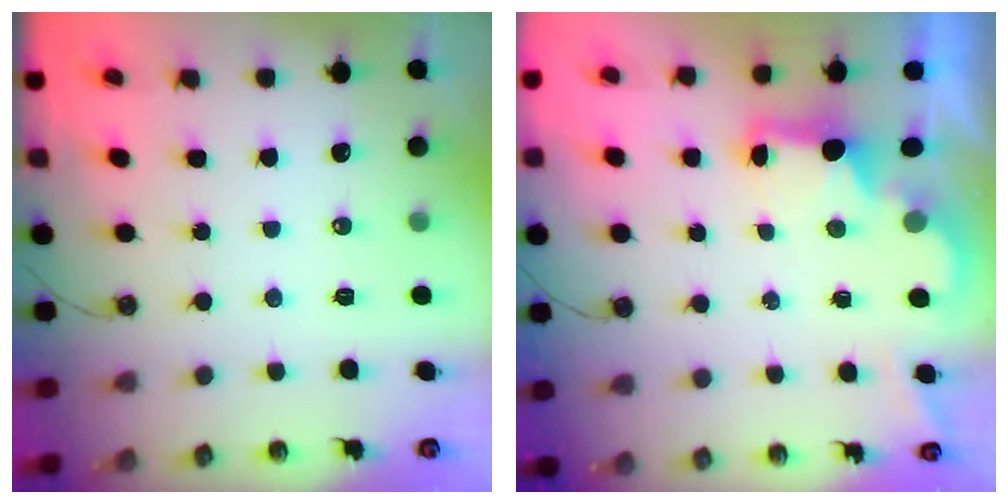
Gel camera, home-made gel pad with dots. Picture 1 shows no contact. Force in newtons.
{"total": 2.5, "press": 2.3, "slide": 0.8}